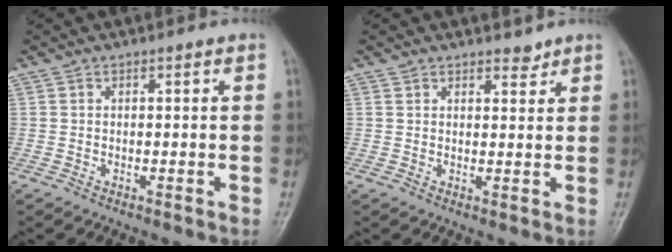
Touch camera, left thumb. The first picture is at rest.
{"total": 2.1, "force": [1.8, 0.9, 0.5], "torque": [0.008, -0.014, 0.024]}